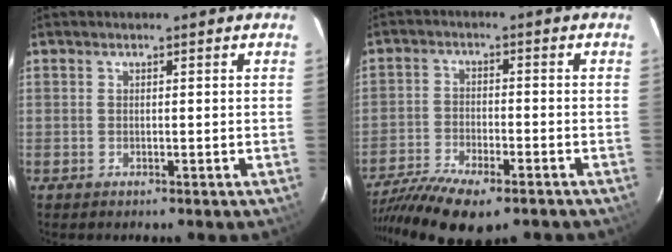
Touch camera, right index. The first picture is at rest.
{"total": 15.6, "force": [-11.8, 4.6, 9.1], "torque": [-0.200, -0.047, -0.203]}